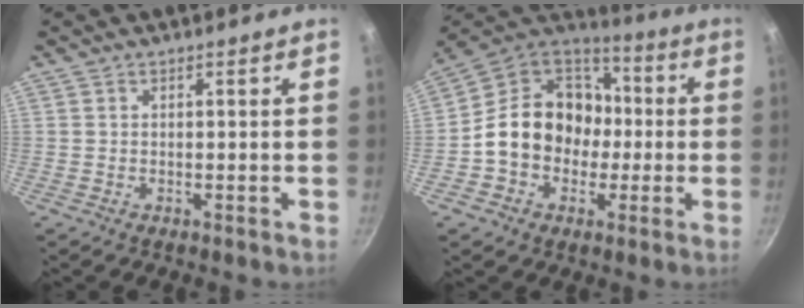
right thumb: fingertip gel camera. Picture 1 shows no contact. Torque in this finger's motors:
{"motor_torque": [1.72, 2.93, 1.39, -0.89, 0.20]}